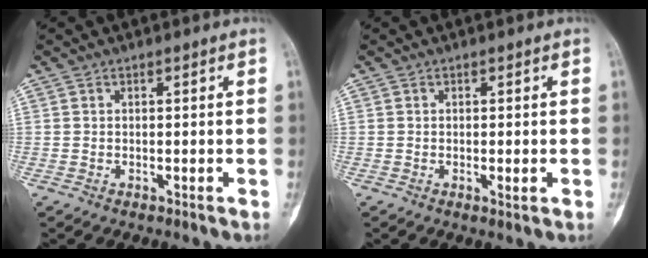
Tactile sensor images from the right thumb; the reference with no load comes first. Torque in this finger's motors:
{"motor_torque": [-0.47, 0.11, -0.15, 0.12, 0.01]}